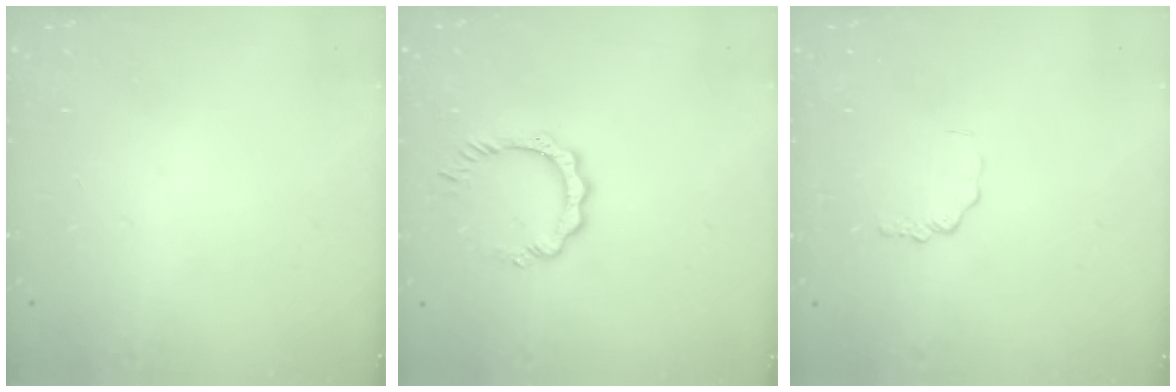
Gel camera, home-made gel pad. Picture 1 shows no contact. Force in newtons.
{"total": 5.1, "press": 5.1, "slide": 0.3}
{"total": 1.4, "press": 1.4, "slide": 0.2}